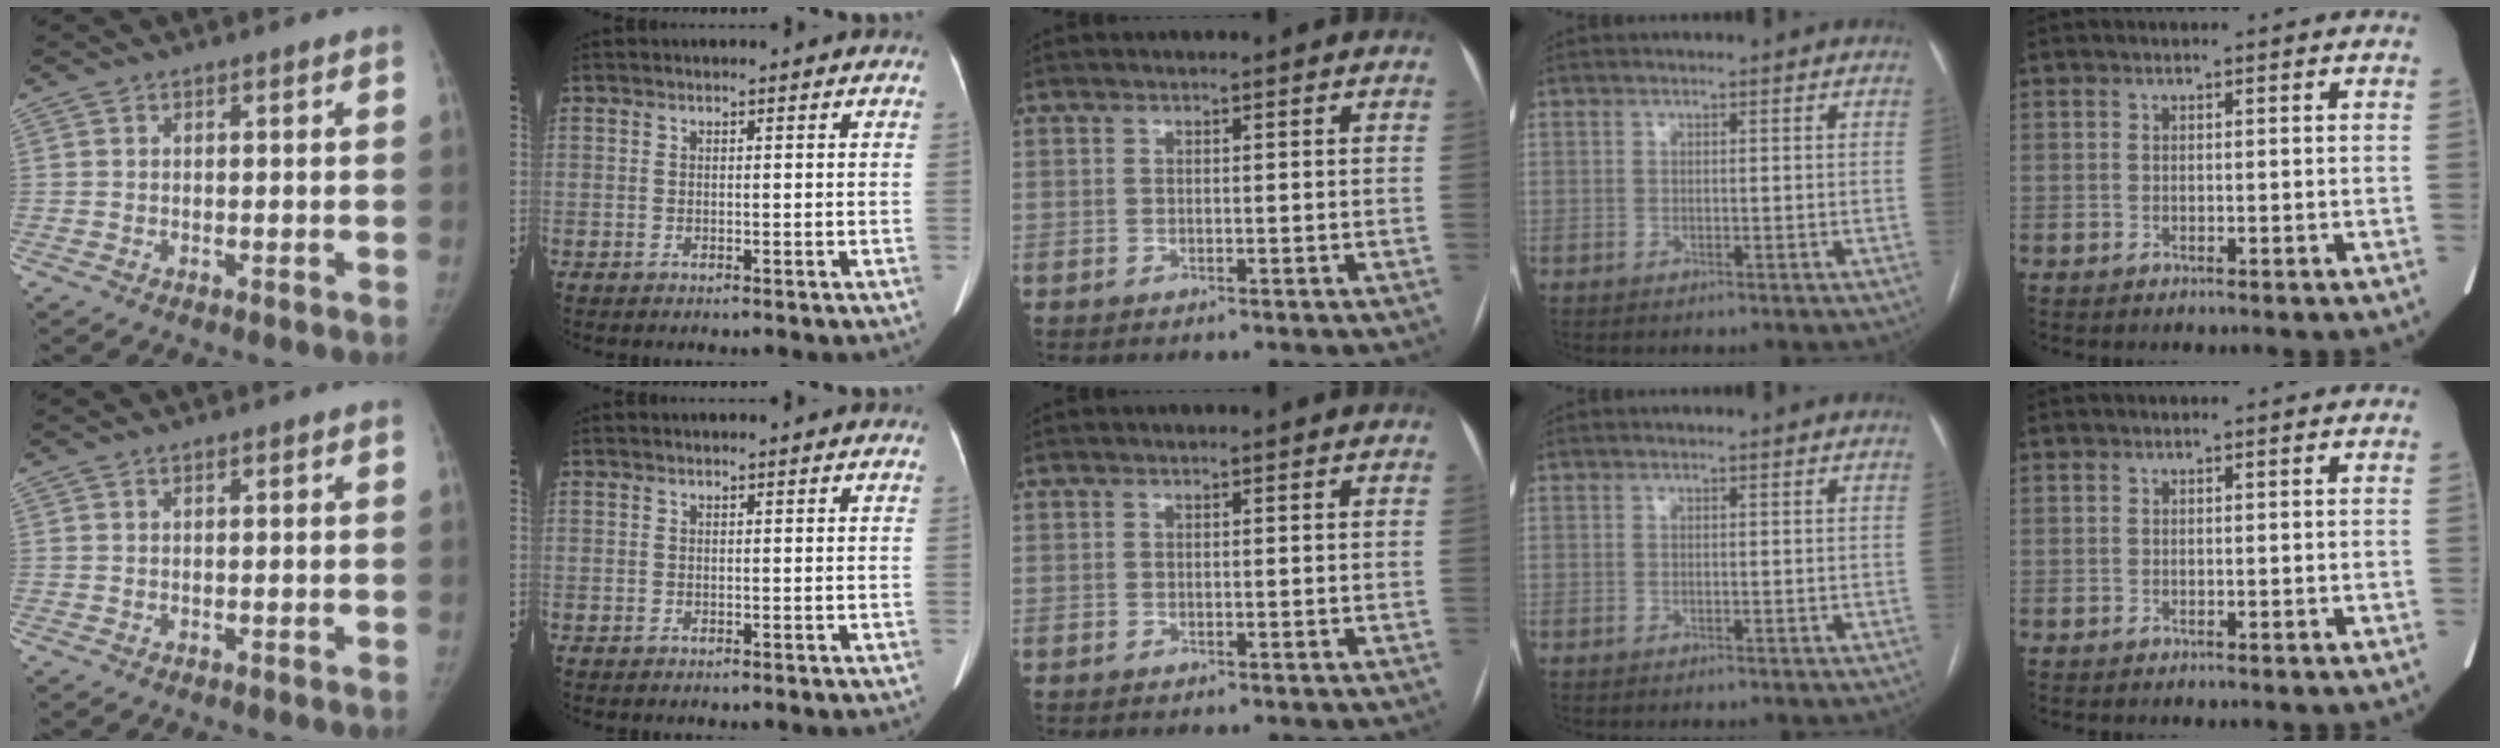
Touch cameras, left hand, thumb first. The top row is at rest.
{}